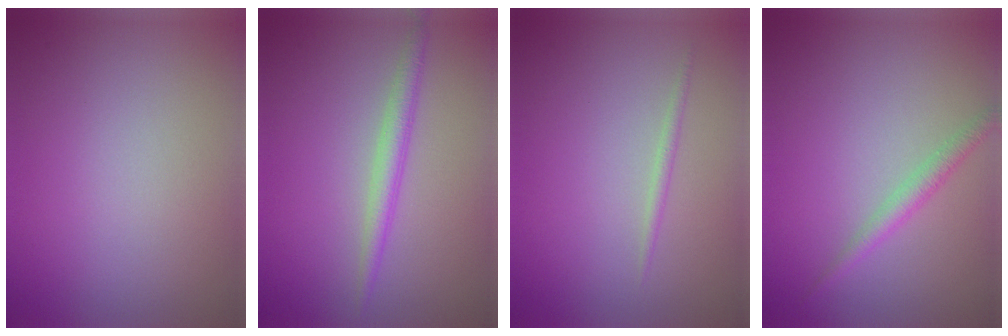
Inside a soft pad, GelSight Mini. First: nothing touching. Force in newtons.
{"total": 2.0, "press": 2.0, "slide": 0.1}
{"total": 0.7, "press": 0.7, "slide": 0.1}
{"total": 1.7, "press": 1.7, "slide": 0.0}